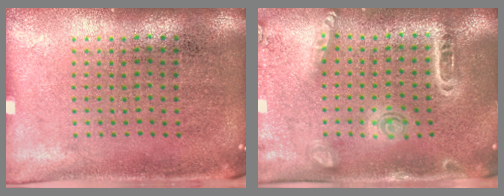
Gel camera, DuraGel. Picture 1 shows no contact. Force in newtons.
{"total": 1.5, "press": 1.5, "slide": 0.5}